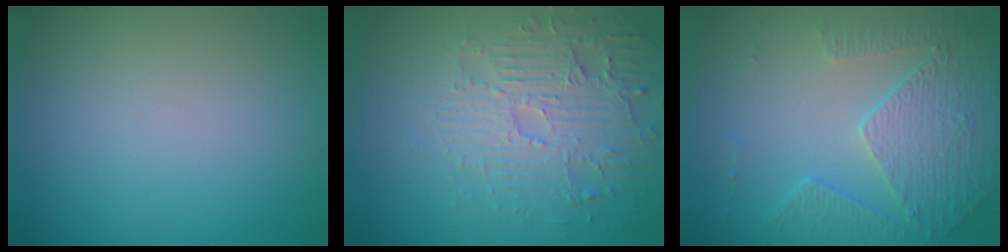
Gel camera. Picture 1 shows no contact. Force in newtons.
{"total": 4.1, "press": 3.8, "slide": 1.5}
{"total": 5.3, "press": 3.8, "slide": 3.7}